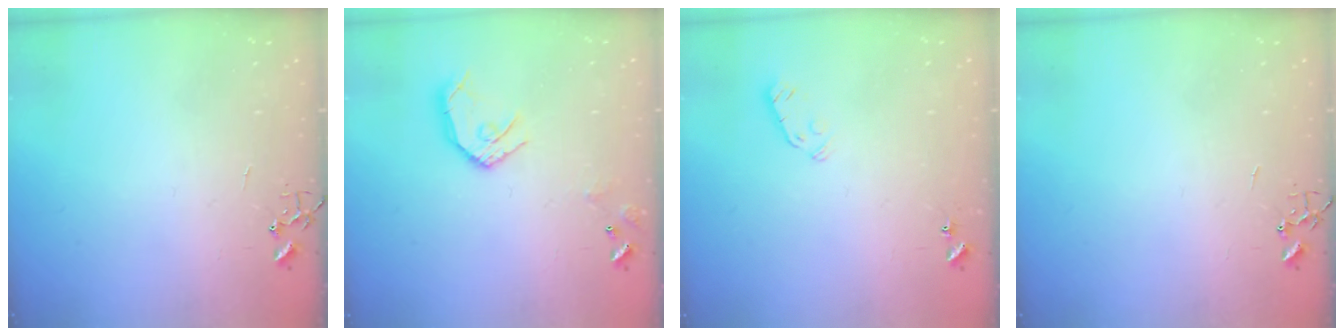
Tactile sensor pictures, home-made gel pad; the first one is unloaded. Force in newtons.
{"total": 11.7, "press": 11.6, "slide": 1.2}
{"total": 3.7, "press": 3.6, "slide": 0.9}
{"total": 0.0}